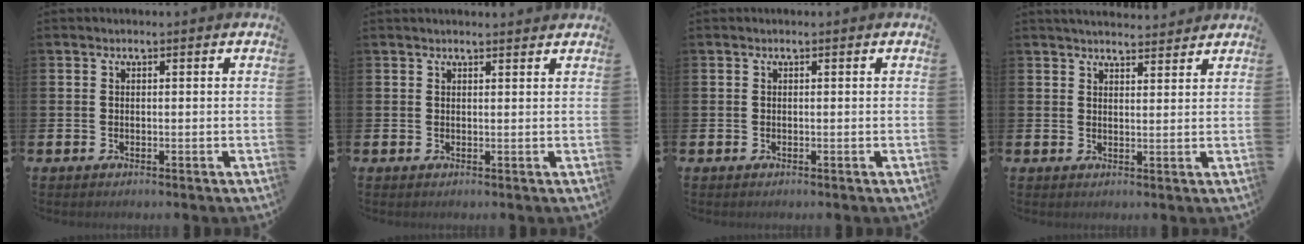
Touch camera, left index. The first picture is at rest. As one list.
[{"total": 1.1, "force": [1.1, 0.1, 0.2], "torque": [0.007, -0.005, 0.018]}, {"total": 0.0}, {"total": 3.3, "force": [3.3, 0.4, 0.2], "torque": [-0.002, -0.020, 0.059]}]